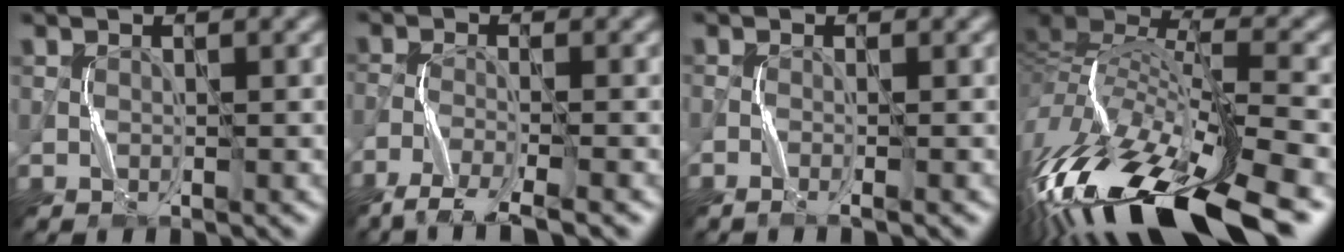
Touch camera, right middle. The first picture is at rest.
{"total": 4.3, "force": [-3.4, 0.7, 2.6], "torque": [-0.050, -0.007, -0.072]}
{"total": 1.2, "force": [-0.8, 0.1, 0.9], "torque": [-0.017, -0.002, -0.018]}
{"total": 15.9, "force": [-7.3, 5.8, 12.9], "torque": [-0.260, 0.008, -0.128]}